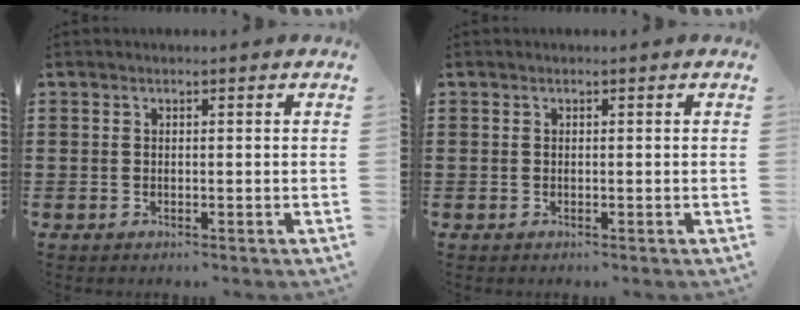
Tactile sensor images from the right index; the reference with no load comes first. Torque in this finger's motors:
{"motor_torque": [0.42, 0.92, 0.00, 0.00]}